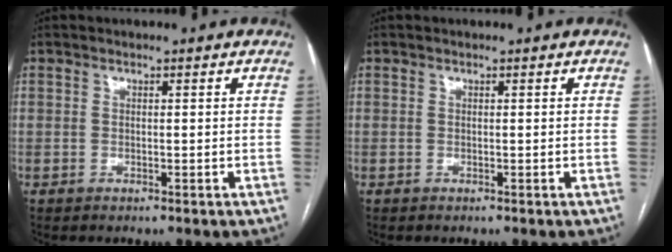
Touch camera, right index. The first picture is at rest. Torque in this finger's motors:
{"motor_torque": [0.00, 0.00, 0.00, 0.00]}